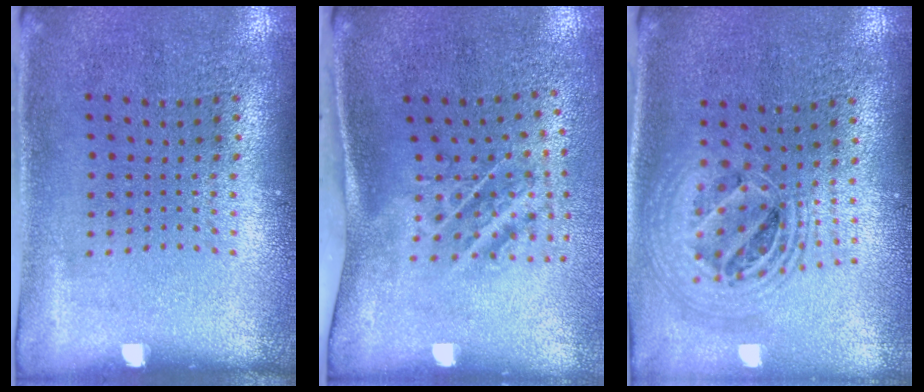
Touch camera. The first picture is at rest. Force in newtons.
{"total": 1.9, "press": 1.1, "slide": 1.6}
{"total": 2.1, "press": 1.6, "slide": 1.4}